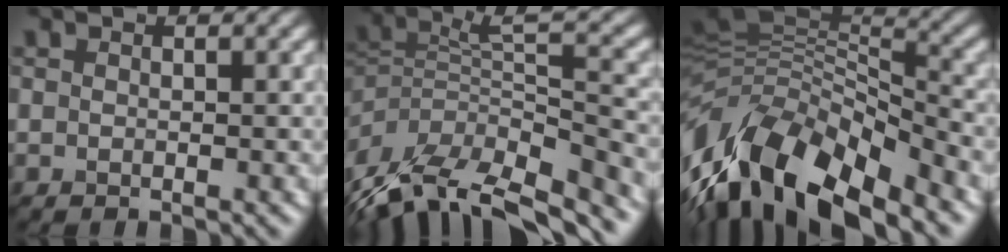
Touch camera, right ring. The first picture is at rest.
{"total": 10.4, "force": [-6.8, 3.7, 6.9], "torque": [-0.146, 0.024, -0.118]}
{"total": 12.9, "force": [-6.5, 5.7, 9.6], "torque": [-0.194, 0.021, -0.124]}